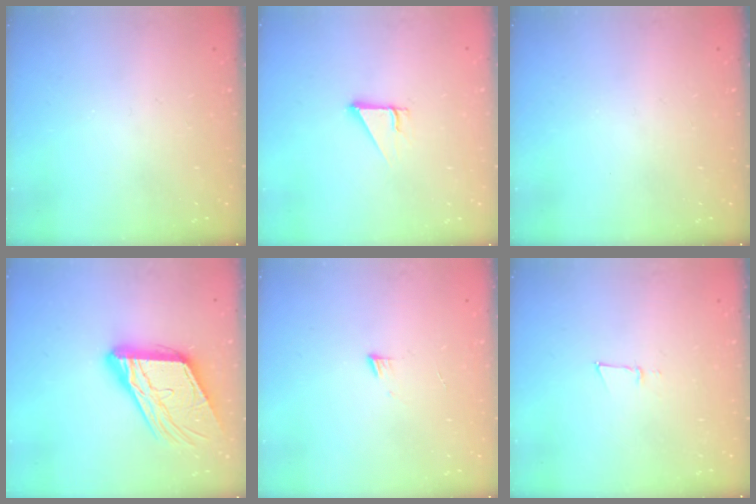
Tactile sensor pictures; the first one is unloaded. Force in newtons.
{"total": 2.5, "press": 2.5, "slide": 0.2}
{"total": 0.0}
{"total": 18.3, "press": 18.2, "slide": 1.8}
{"total": 3.5, "press": 3.4, "slide": 0.4}
{"total": 3.8, "press": 3.7, "slide": 1.0}